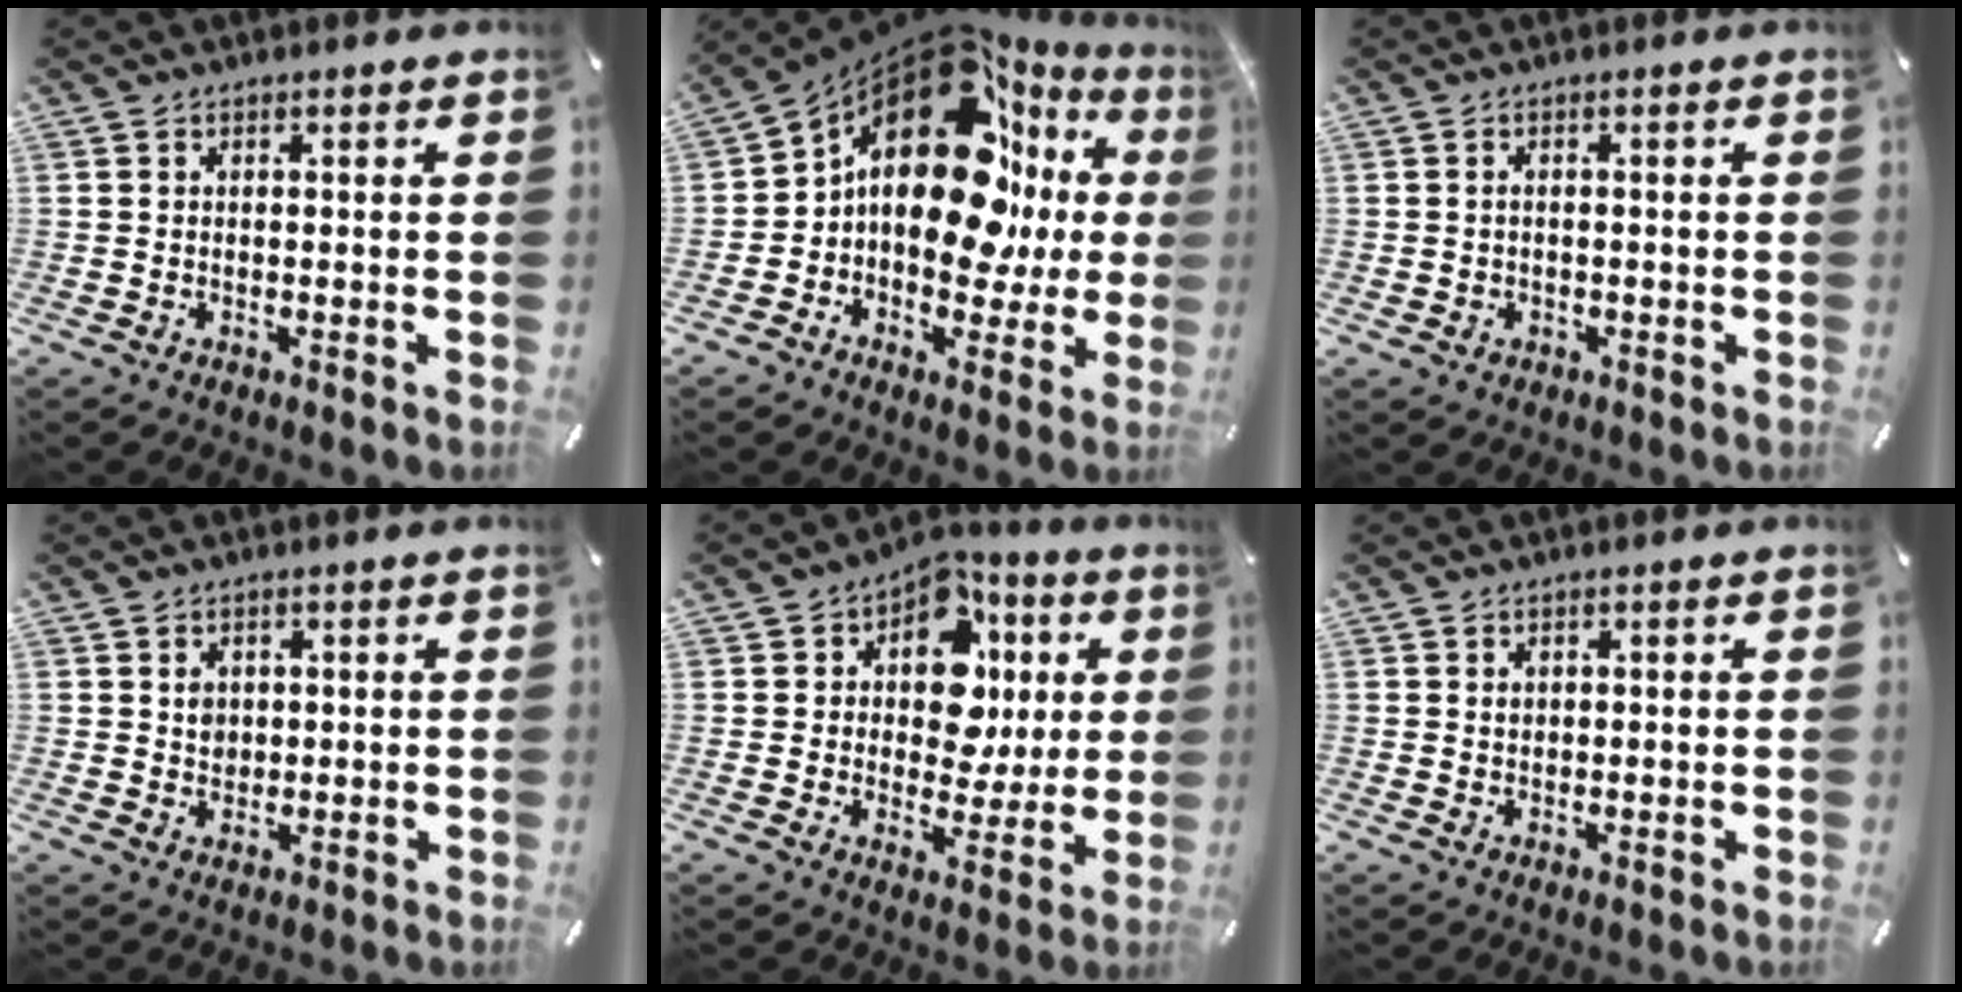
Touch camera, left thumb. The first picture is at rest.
{"total": 22.4, "force": [5.8, 14.0, 16.5], "torque": [-0.280, -0.058, 0.095]}
{"total": 1.4, "force": [-0.1, 1.2, 0.8], "torque": [-0.018, 0.005, -0.005]}
{"total": 2.6, "force": [0.7, 2.4, 0.7], "torque": [-0.002, -0.002, 0.008]}
{"total": 13.5, "force": [3.6, 9.9, 8.5], "torque": [-0.122, -0.022, 0.065]}
{"total": 1.1, "force": [0.3, 1.0, 0.3], "torque": [0.001, -0.001, 0.004]}